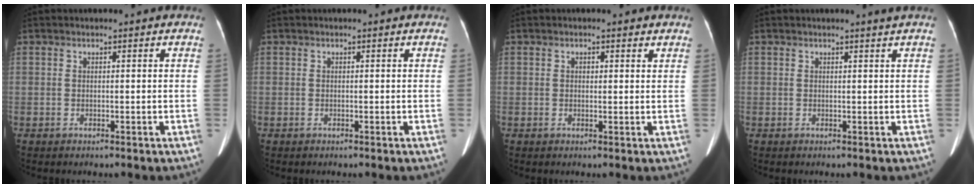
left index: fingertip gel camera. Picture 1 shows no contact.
{"total": 0.0}
{"total": 1.4, "force": [0.9, 0.9, 0.7], "torque": [-0.009, 0.006, 0.010]}
{"total": 1.1, "force": [0.9, -0.5, 0.4], "torque": [-0.016, -0.008, 0.018]}